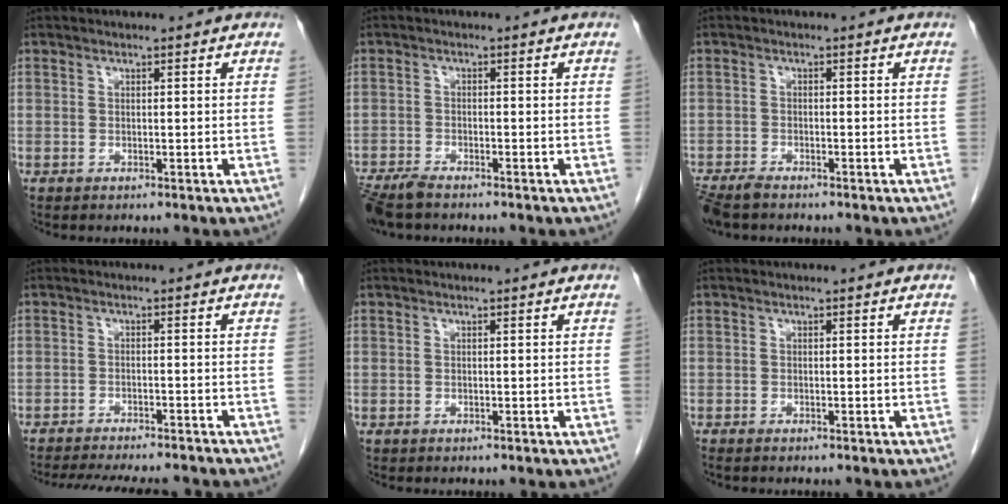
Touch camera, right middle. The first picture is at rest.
{"total": 5.0, "force": [-4.2, 1.1, 2.4], "torque": [-0.044, -0.013, -0.077]}
{"total": 4.3, "force": [-3.6, 1.2, 2.0], "torque": [-0.036, -0.010, -0.063]}
{"total": 14.9, "force": [-13.4, 2.7, 5.9], "torque": [-0.123, -0.019, -0.177]}
{"total": 0.0}
{"total": 0.9, "force": [-0.8, 0.1, 0.4], "torque": [-0.008, -0.001, -0.011]}